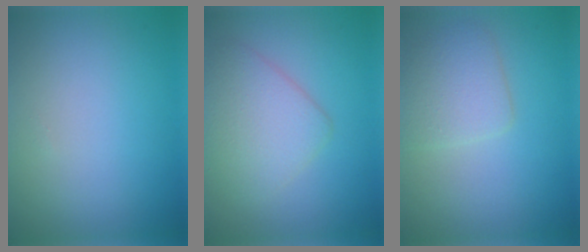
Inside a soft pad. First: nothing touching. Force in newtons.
{"total": 4.0, "press": 4.0, "slide": 0.1}
{"total": 3.0, "press": 3.0, "slide": 0.1}